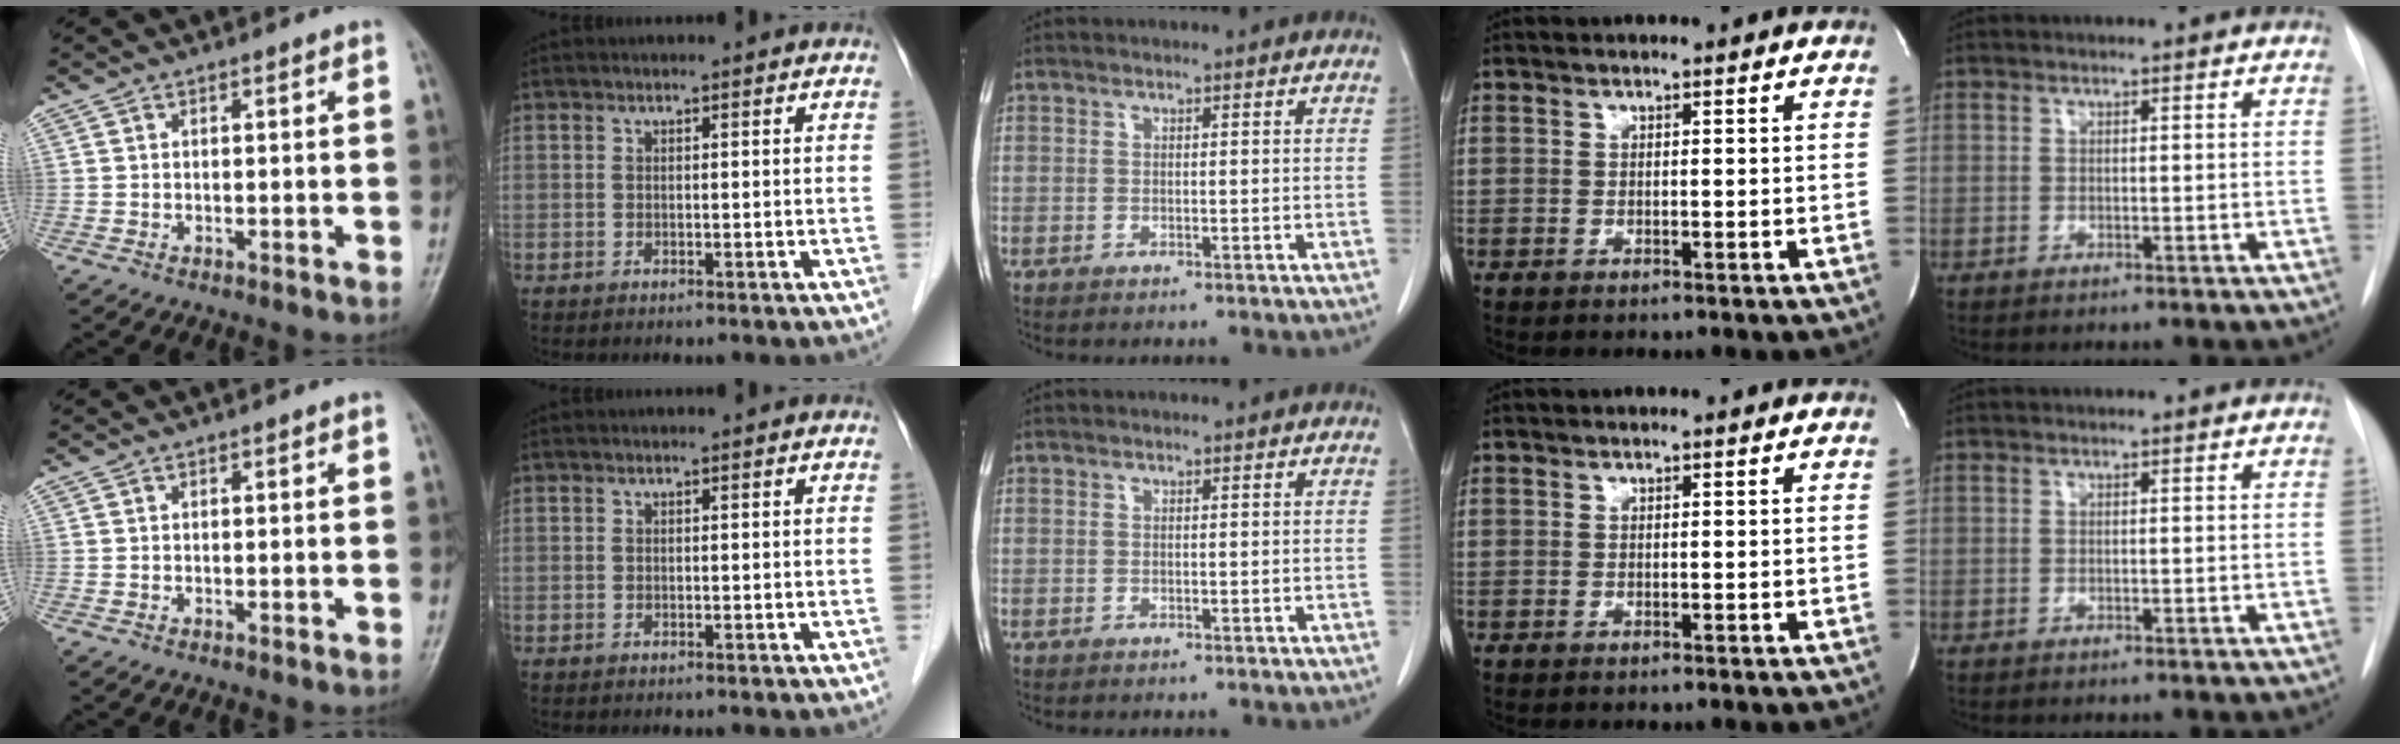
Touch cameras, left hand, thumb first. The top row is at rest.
{}